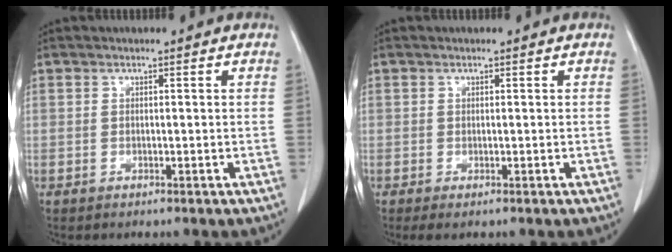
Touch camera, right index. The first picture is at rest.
{"total": 1.2, "force": [-0.2, 0.5, 1.0], "torque": [-0.023, -0.005, -0.001]}